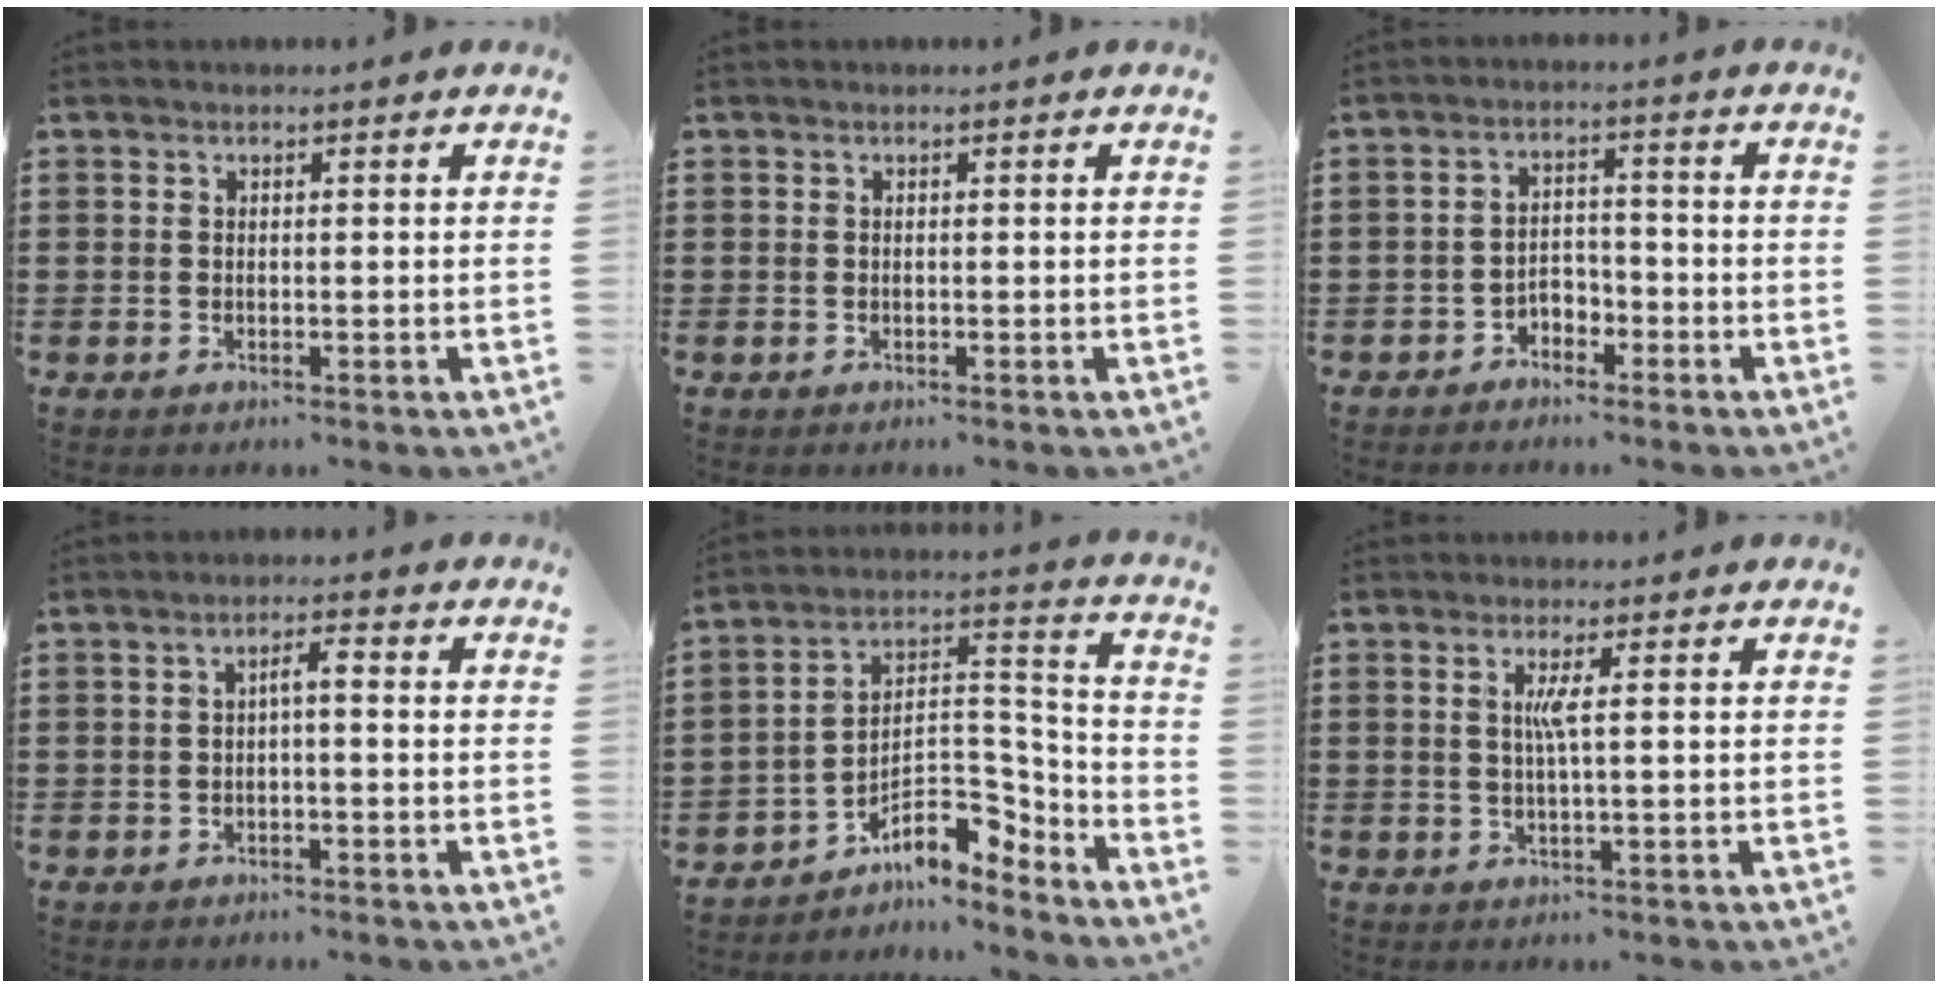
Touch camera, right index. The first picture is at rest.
{"total": 0.0}
{"total": 2.8, "force": [-2.4, 1.4, 0.6], "torque": [-0.018, 0.005, -0.050]}
{"total": 2.1, "force": [-0.5, 0.4, 2.0], "torque": [-0.039, 0.004, -0.011]}
{"total": 8.2, "force": [-5.5, 4.2, 4.3], "torque": [-0.080, -0.002, -0.104]}
{"total": 2.5, "force": [0.4, -0.3, 2.5], "torque": [-0.049, -0.004, 0.003]}